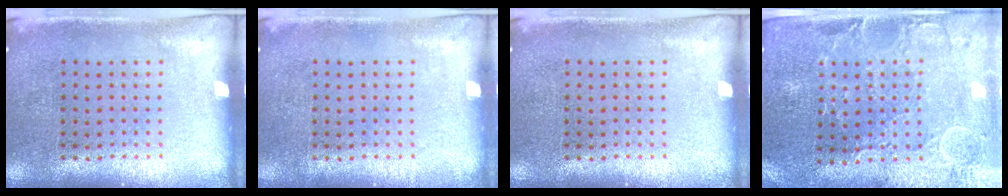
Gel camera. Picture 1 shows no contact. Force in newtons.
{"total": 0.0}
{"total": 0.0}
{"total": 0.7, "press": 0.5, "slide": 0.4}